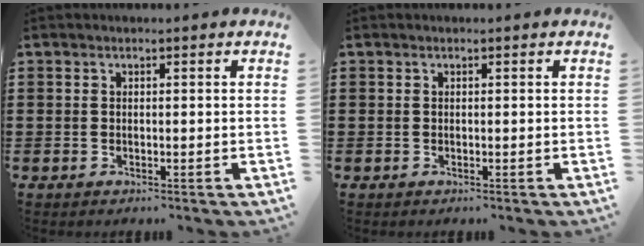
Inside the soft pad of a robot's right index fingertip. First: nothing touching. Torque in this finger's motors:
{"motor_torque": [0.00, 0.00, 0.00, 0.00]}